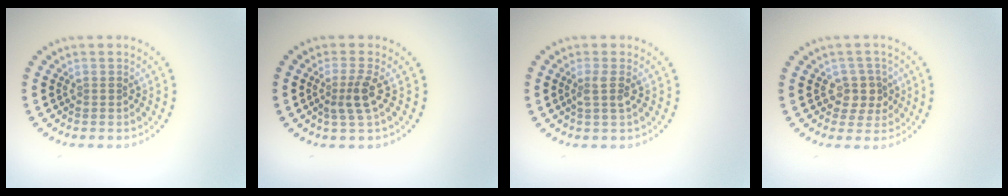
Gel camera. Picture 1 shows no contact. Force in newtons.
{"total": 2.3, "press": 1.8, "slide": 1.4}
{"total": 1.4, "press": 1.0, "slide": 1.0}
{"total": 2.4, "press": 2.1, "slide": 1.2}